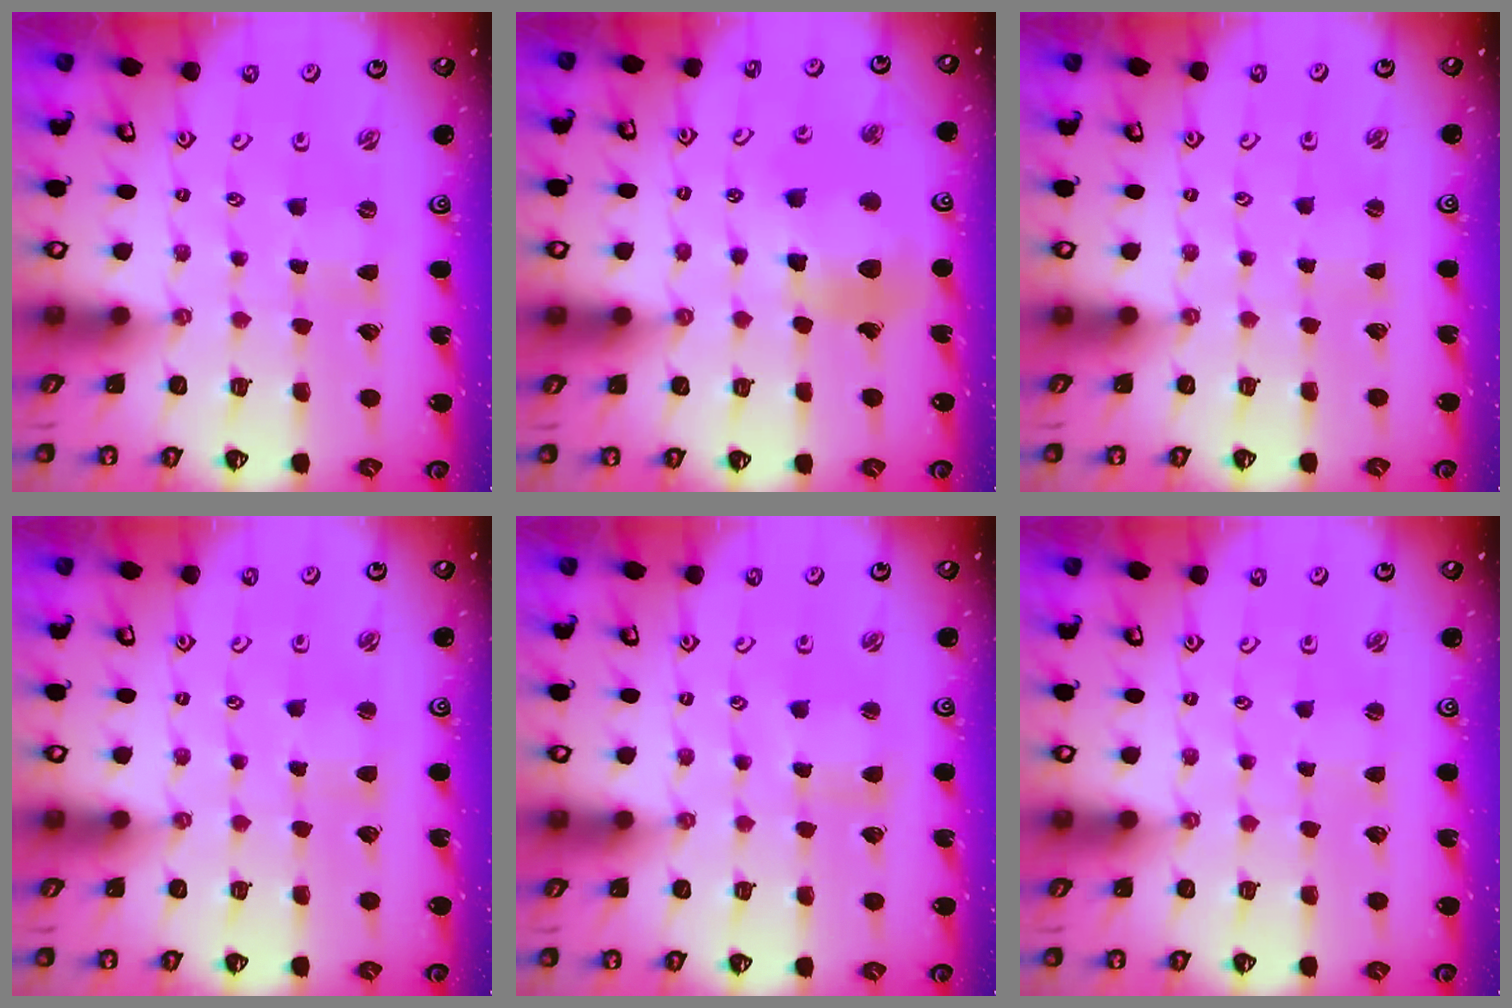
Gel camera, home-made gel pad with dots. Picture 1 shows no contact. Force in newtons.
{"total": 11.5, "press": 11.4, "slide": 1.3}
{"total": 0.8, "press": 0.8, "slide": 0.1}
{"total": 2.2, "press": 2.2, "slide": 0.3}
{"total": 2.0, "press": 2.0, "slide": 0.3}
{"total": 1.6, "press": 1.6, "slide": 0.1}